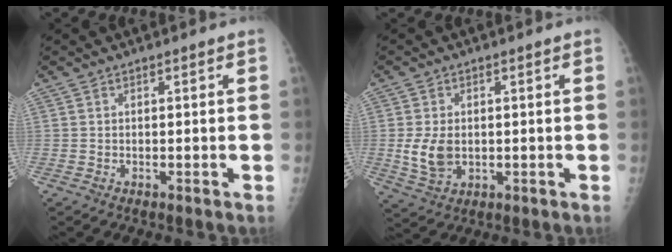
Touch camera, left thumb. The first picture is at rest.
{"total": 6.3, "force": [-0.2, 4.3, 4.5], "torque": [-0.082, -0.006, 0.005]}